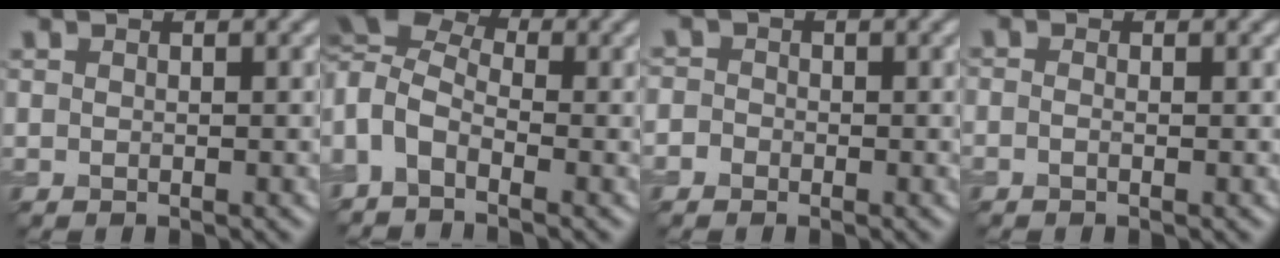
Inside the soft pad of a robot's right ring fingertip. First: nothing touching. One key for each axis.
{"total": 7.3, "fx": 0.3, "fy": 4.3, "fz": 5.9, "tx": -0.144, "ty": 0.011, "tz": -0.008}
{"total": 1.5, "fx": -0.5, "fy": 1.3, "fz": 0.4, "tx": 0.005, "ty": 0.005, "tz": -0.021}
{"total": 1.2, "fx": 0.0, "fy": 0.7, "fz": 1.0, "tx": -0.014, "ty": -0.005, "tz": -0.017}